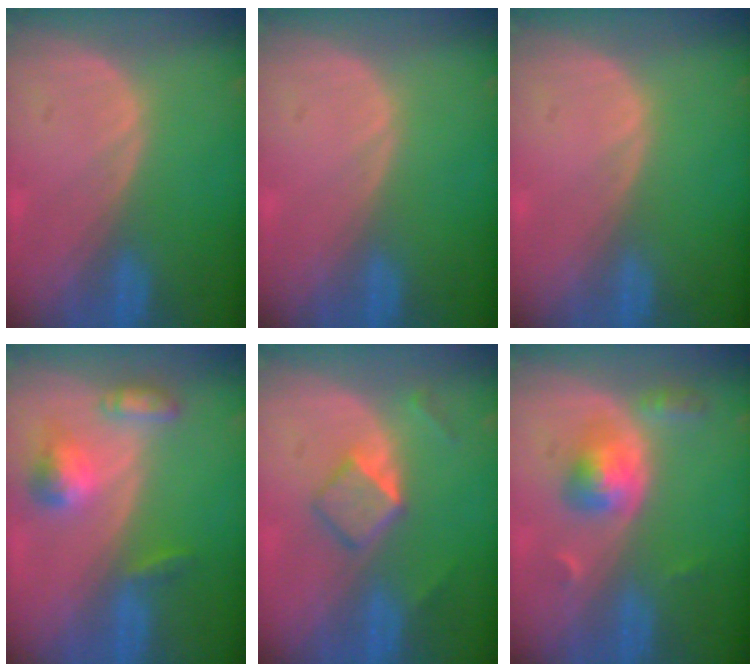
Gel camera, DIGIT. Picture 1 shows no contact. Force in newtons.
{"total": 0.0}
{"total": 0.0}
{"total": 5.8, "press": 5.3, "slide": 2.3}
{"total": 5.3, "press": 4.6, "slide": 2.7}
{"total": 5.2, "press": 4.9, "slide": 1.8}